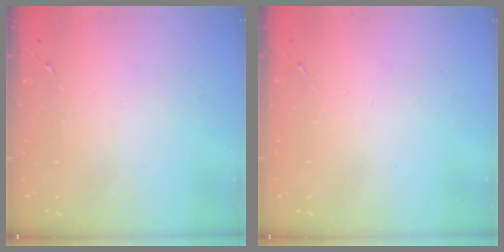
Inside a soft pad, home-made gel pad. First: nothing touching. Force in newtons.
{"total": 0.0}